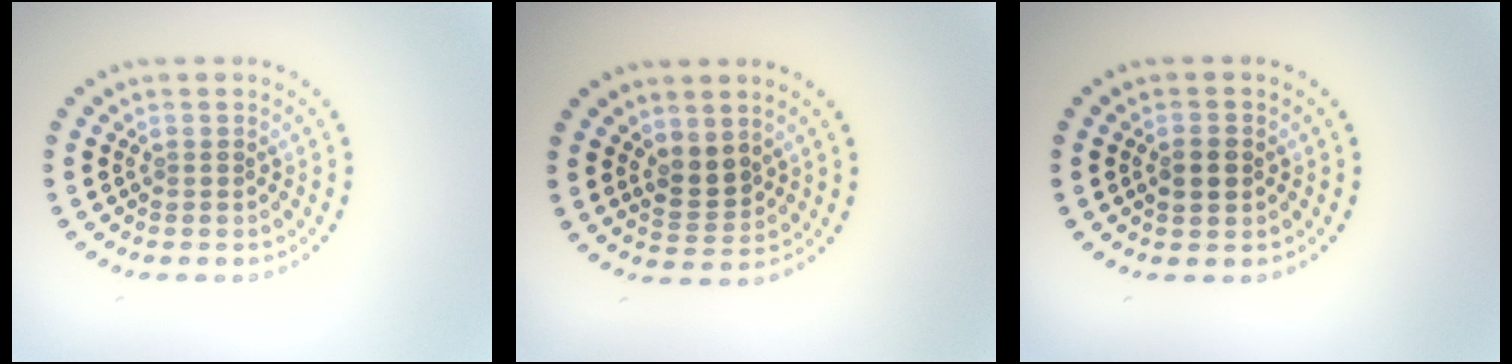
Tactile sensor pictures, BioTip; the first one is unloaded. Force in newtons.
{"total": 2.5, "press": 2.2, "slide": 1.1}
{"total": 1.7, "press": 1.7, "slide": 0.1}